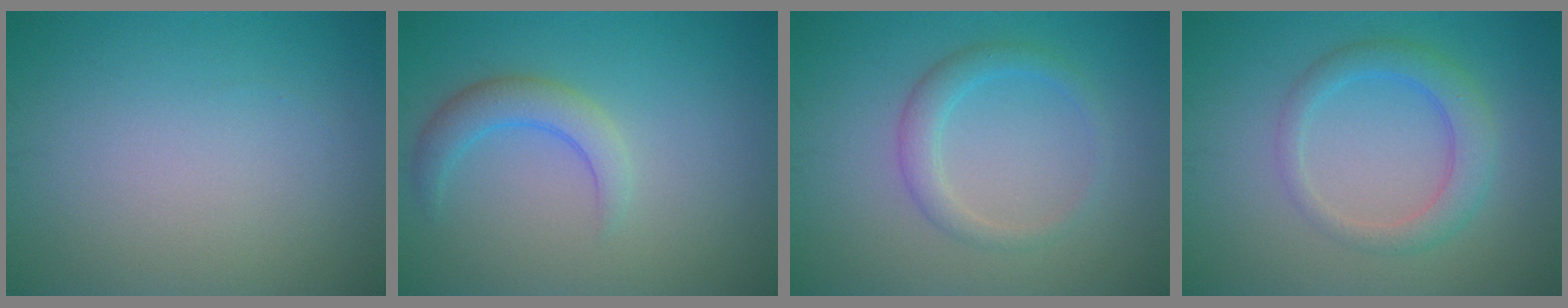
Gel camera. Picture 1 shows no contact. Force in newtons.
{"total": 2.9, "press": 2.9, "slide": 0.2}
{"total": 2.5, "press": 2.5, "slide": 0.1}
{"total": 3.4, "press": 3.4, "slide": 0.1}